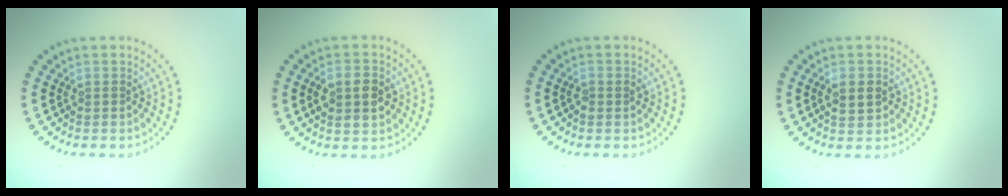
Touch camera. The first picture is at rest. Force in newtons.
{"total": 3.7, "press": 3.7, "slide": 0.1}
{"total": 0.8, "press": 0.8, "slide": 0.0}
{"total": 1.7, "press": 1.7, "slide": 0.2}